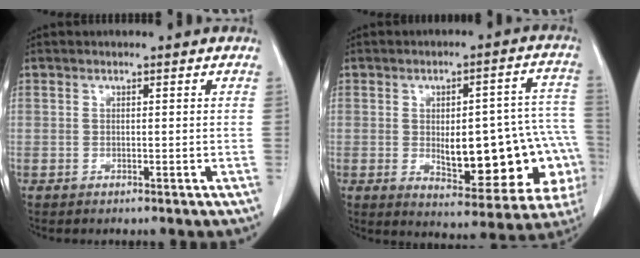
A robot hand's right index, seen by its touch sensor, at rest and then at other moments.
{"total": 19.7, "force": [-3.4, 7.3, 18.0], "torque": [-0.162, 0.035, -0.017]}